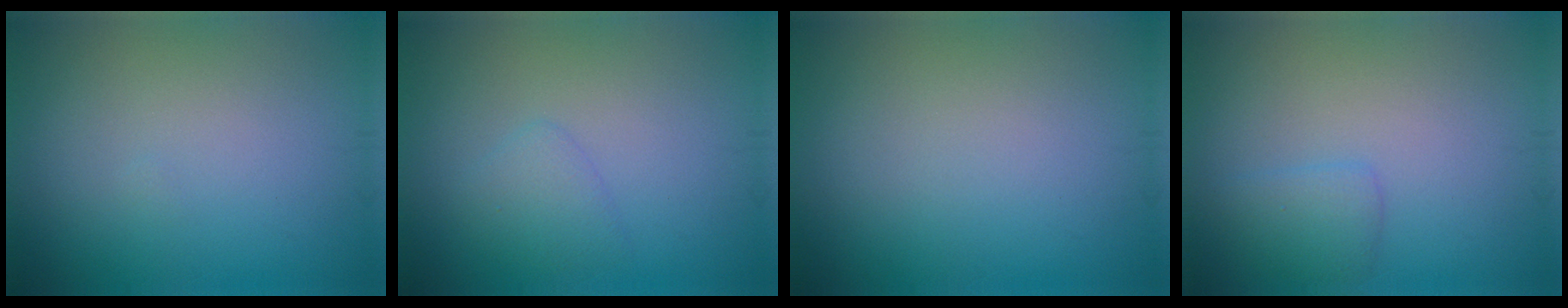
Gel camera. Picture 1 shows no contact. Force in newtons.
{"total": 1.6, "press": 1.6, "slide": 0.1}
{"total": 0.0}
{"total": 1.6, "press": 1.6, "slide": 0.1}